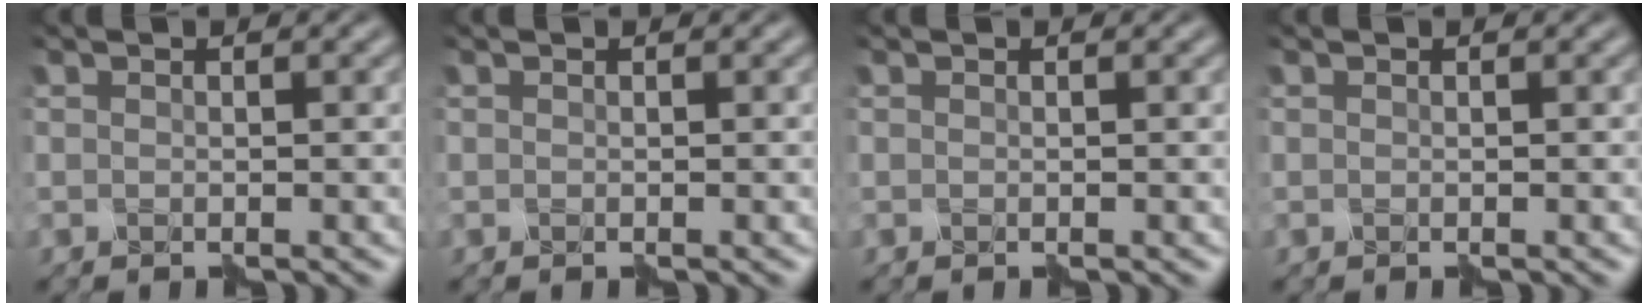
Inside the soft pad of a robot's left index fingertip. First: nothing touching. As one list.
[{"total": 0.0}, {"total": 0.0}, {"total": 0.0}]